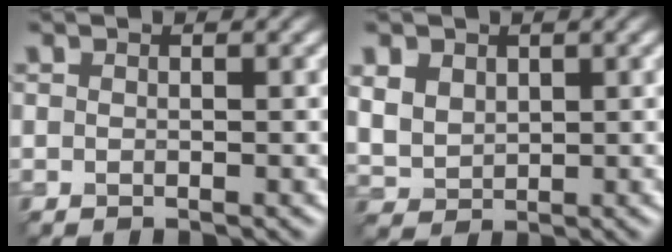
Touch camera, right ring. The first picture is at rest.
{"total": 4.0, "force": [1.6, 3.0, 2.0], "torque": [-0.062, 0.004, 0.039]}